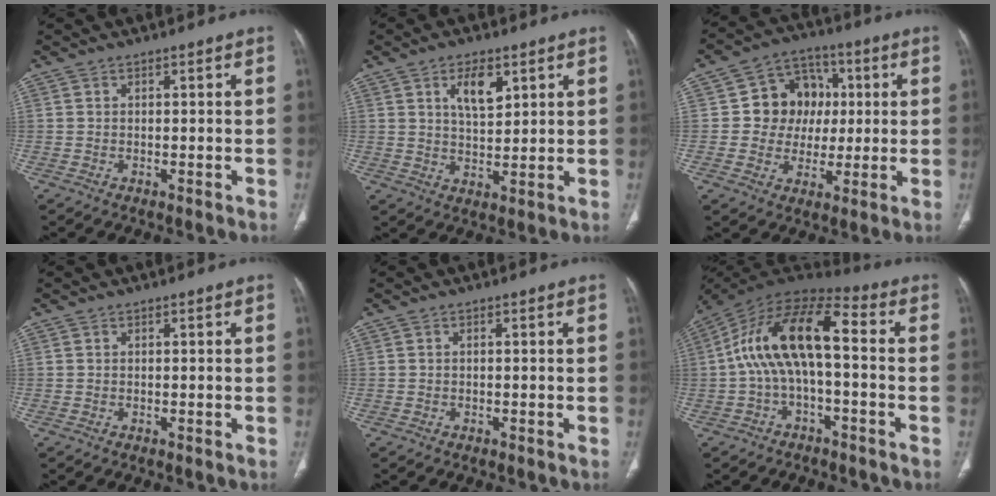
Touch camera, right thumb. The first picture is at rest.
{"total": 6.7, "force": [3.1, 3.2, 5.0], "torque": [-0.073, -0.021, 0.057]}
{"total": 11.5, "force": [1.2, 10.3, 5.1], "torque": [-0.019, 0.012, 0.017]}
{"total": 0.0}
{"total": 0.0}
{"total": 15.2, "force": [-0.3, 6.7, 13.6], "torque": [-0.255, 0.058, -0.017]}